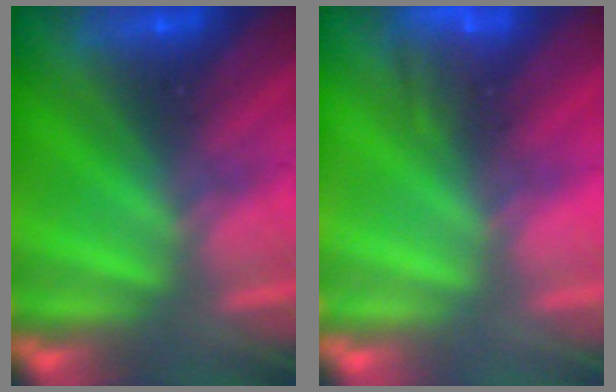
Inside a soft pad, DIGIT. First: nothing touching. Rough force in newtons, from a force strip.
{"total": 4.4}